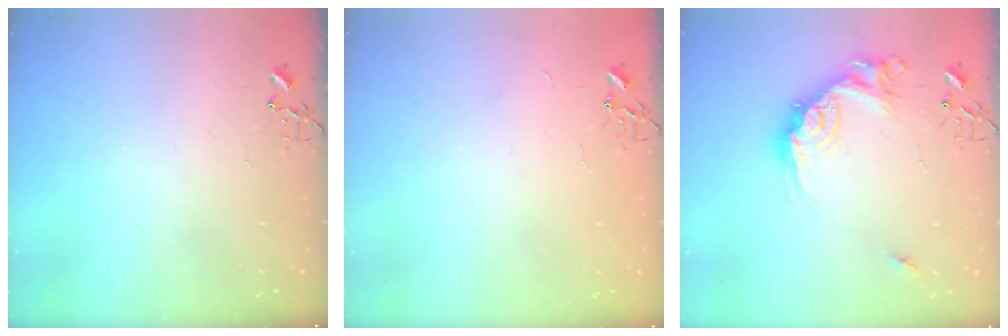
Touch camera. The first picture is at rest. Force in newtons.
{"total": 2.4, "press": 2.4, "slide": 0.3}
{"total": 16.6, "press": 16.6, "slide": 0.9}